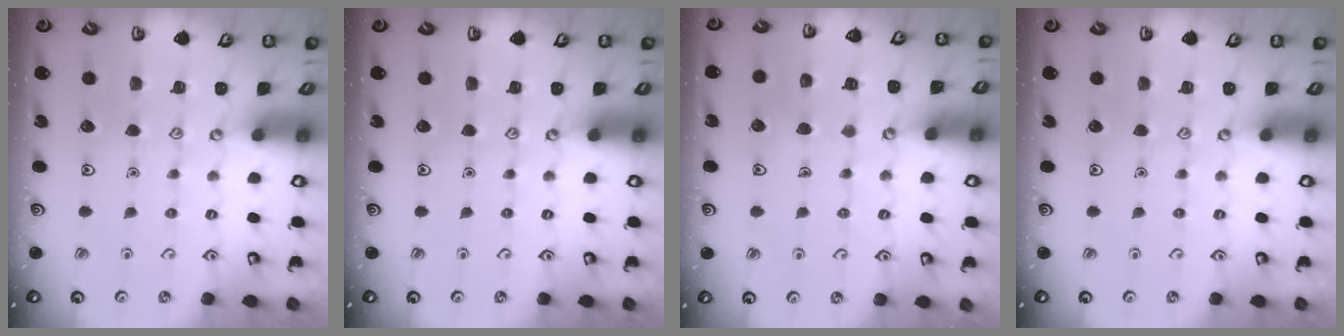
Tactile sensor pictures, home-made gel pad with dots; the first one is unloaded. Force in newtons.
{"total": 0.0}
{"total": 4.8, "press": 4.8, "slide": 0.4}
{"total": 0.0}